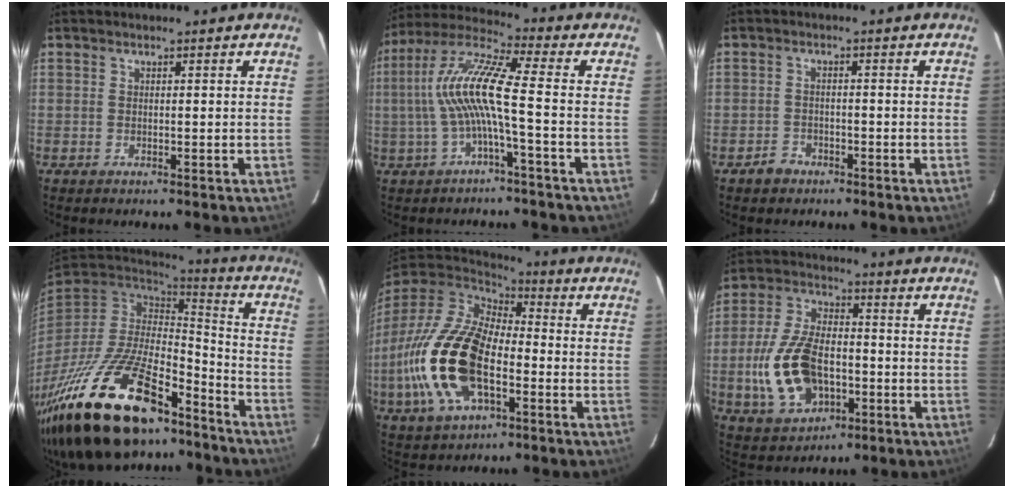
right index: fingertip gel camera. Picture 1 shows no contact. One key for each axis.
{"total": 11.3, "fx": -1.5, "fy": 0.4, "fz": 11.2, "tx": -0.229, "ty": 0.013, "tz": -0.027}
{"total": 2.9, "fx": -2.0, "fy": 2.0, "fz": 0.5, "tx": -0.013, "ty": 0.007, "tz": -0.032}
{"total": 32.3, "fx": -21.2, "fy": 13.4, "fz": 20.4, "tx": -0.415, "ty": -0.044, "tz": -0.338}
{"total": 22.6, "fx": -5.6, "fy": 11.9, "fz": 18.4, "tx": -0.407, "ty": -0.024, "tz": -0.103}
{"total": 16.0, "fx": -3.7, "fy": 9.5, "fz": 12.3, "tx": -0.270, "ty": 0.004, "tz": -0.055}